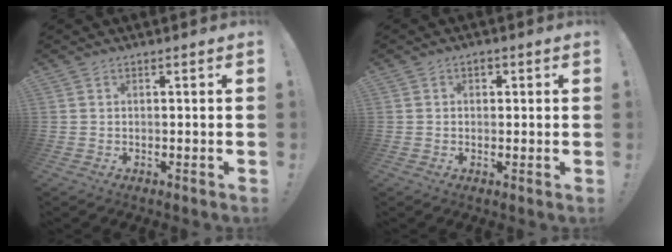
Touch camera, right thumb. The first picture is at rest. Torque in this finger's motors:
{"motor_torque": [-0.19, 0.38, 0.07, 0.07, 0.02]}